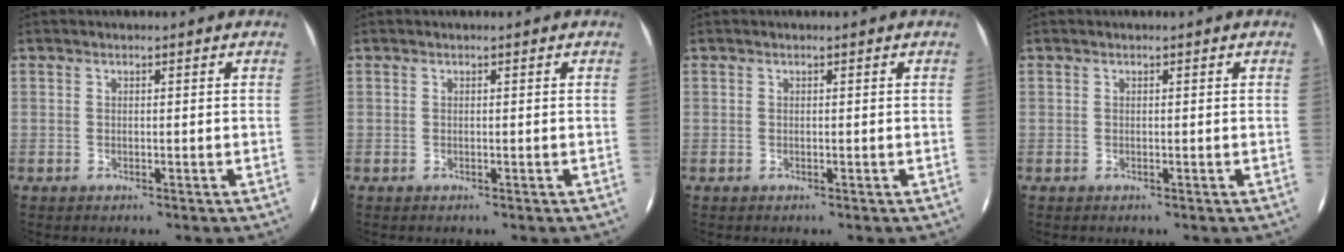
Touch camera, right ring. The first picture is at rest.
{"total": 0.0}
{"total": 0.0}
{"total": 0.0}